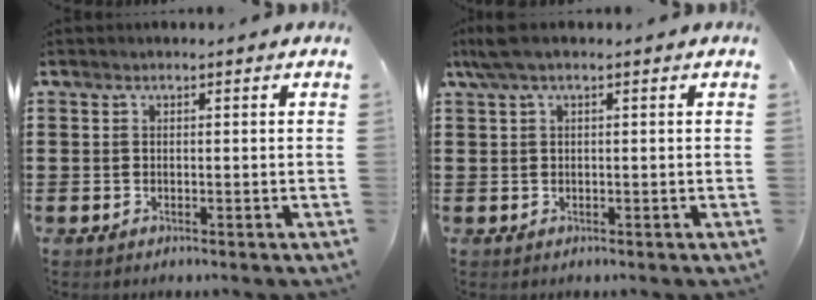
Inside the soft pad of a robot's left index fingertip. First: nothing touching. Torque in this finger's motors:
{"motor_torque": [1.05, -1.09, 0.16, 0.12]}